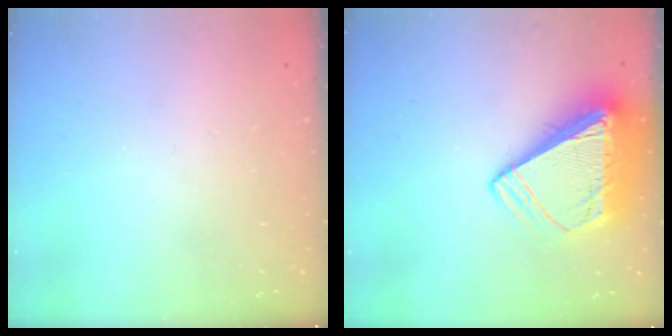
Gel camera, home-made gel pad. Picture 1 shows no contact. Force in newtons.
{"total": 11.8, "press": 11.7, "slide": 1.2}